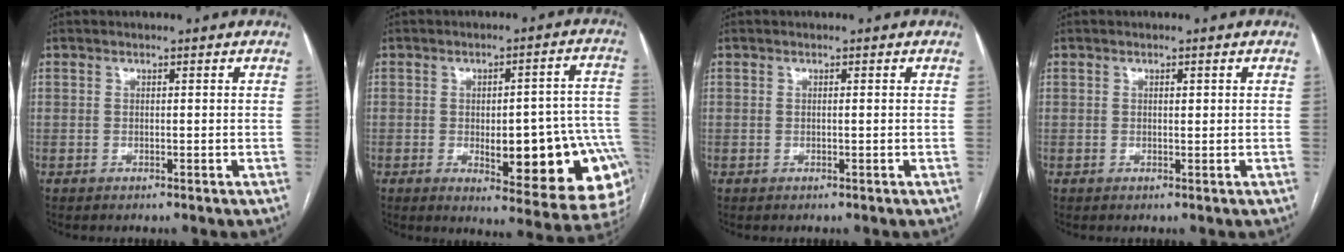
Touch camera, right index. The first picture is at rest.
{"total": 18.7, "force": [-5.0, 5.8, 17.1], "torque": [-0.116, 0.027, -0.043]}
{"total": 0.0}
{"total": 0.8, "force": [0.3, 0.2, 0.7], "torque": [-0.012, 0.000, 0.004]}